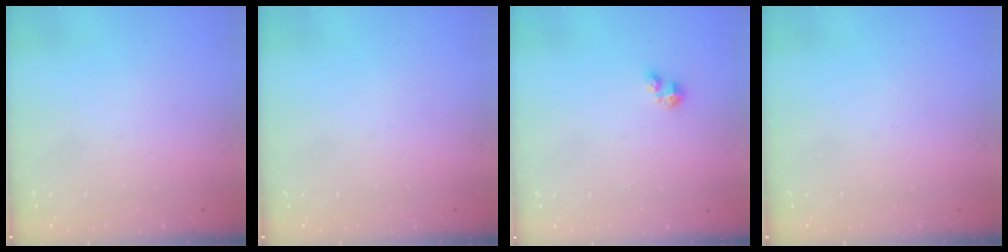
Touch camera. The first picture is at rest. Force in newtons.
{"total": 0.0}
{"total": 1.6, "press": 1.6, "slide": 0.3}
{"total": 0.0}